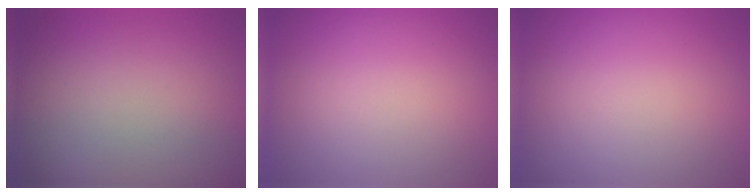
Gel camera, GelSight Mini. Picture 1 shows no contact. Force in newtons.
{"total": 0.0}
{"total": 0.0}